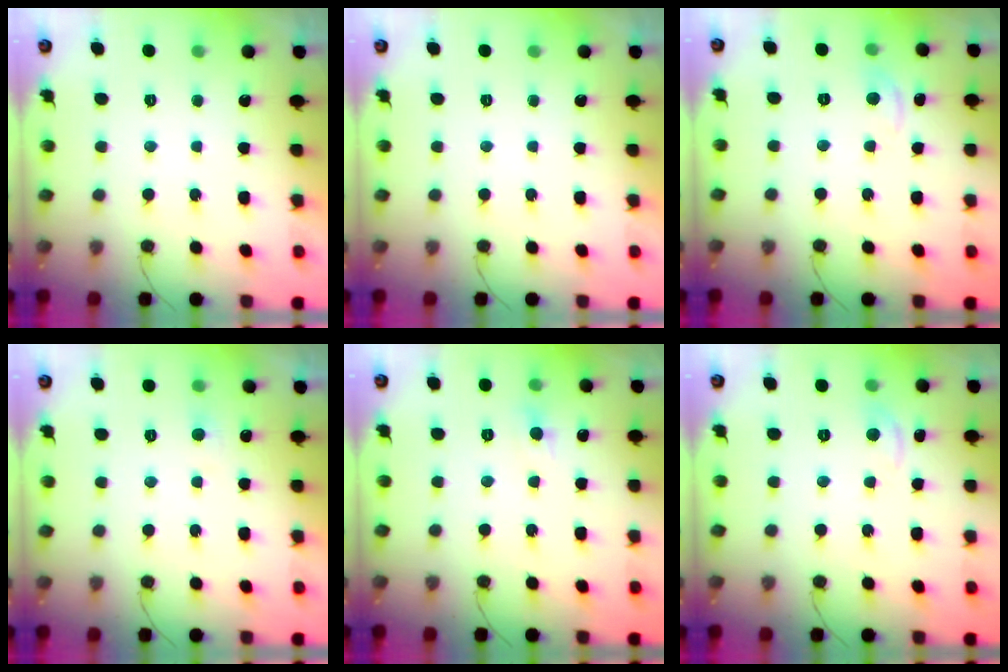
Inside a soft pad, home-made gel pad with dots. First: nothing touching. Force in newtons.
{"total": 0.0}
{"total": 3.3, "press": 3.2, "slide": 0.3}
{"total": 3.4, "press": 3.4, "slide": 0.4}
{"total": 5.5, "press": 5.4, "slide": 0.8}
{"total": 3.3, "press": 3.2, "slide": 0.3}